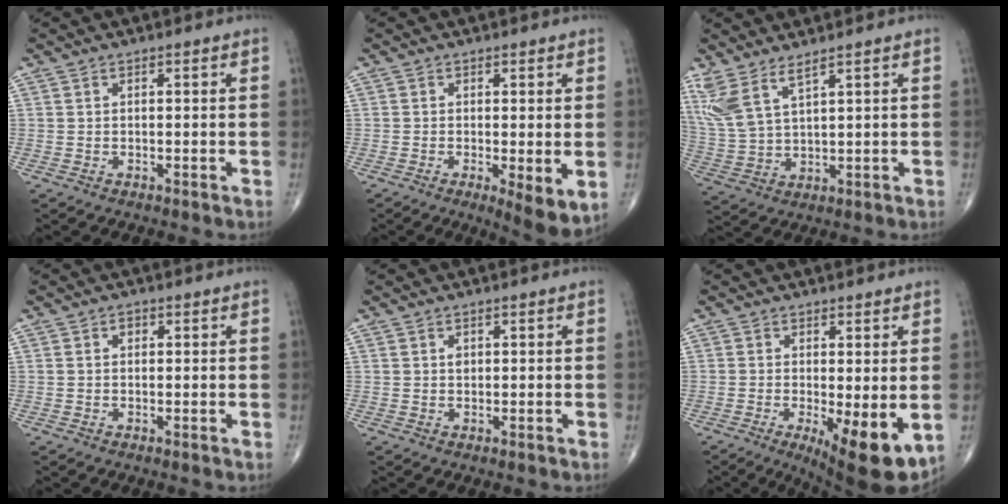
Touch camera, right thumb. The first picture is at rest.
{"total": 6.0, "force": [-1.1, 1.7, 5.7], "torque": [-0.087, -0.020, -0.017]}
{"total": 8.1, "force": [5.4, 2.2, 5.7], "torque": [-0.139, -0.024, 0.126]}
{"total": 1.0, "force": [0.2, 0.8, 0.5], "torque": [-0.004, 0.003, 0.002]}
{"total": 1.0, "force": [0.3, 0.7, 0.6], "torque": [-0.005, -0.001, 0.006]}
{"total": 10.4, "force": [-2.3, 3.2, 9.6], "torque": [-0.138, -0.025, -0.027]}